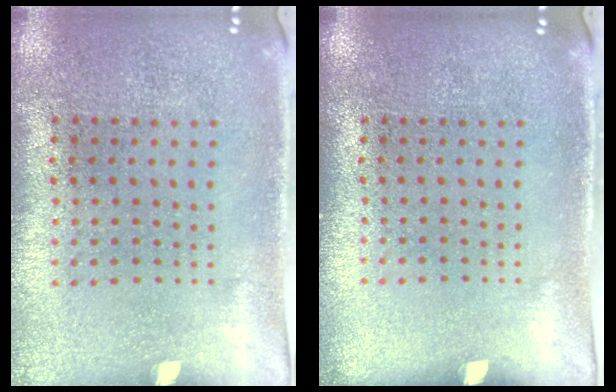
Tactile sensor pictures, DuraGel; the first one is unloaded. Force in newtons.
{"total": 0.0}